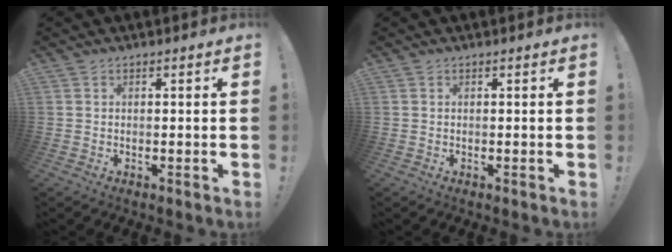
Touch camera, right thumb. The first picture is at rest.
{"total": 0.0}